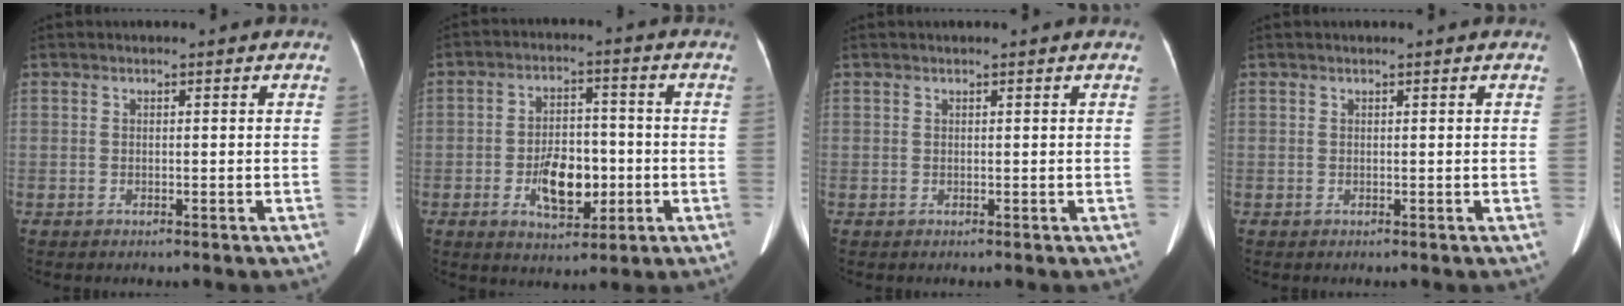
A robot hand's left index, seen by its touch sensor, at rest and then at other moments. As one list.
[{"total": 8.0, "force": [-2.2, 3.9, 6.7], "torque": [-0.127, 0.002, -0.034]}, {"total": 1.1, "force": [1.0, -0.1, 0.5], "torque": [-0.008, 0.016, 0.015]}, {"total": 0.7, "force": [0.6, -0.1, 0.3], "torque": [-0.004, 0.010, 0.010]}]